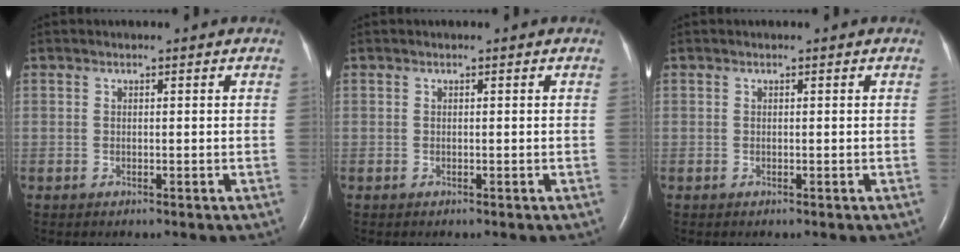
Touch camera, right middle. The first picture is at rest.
{"total": 0.0}
{"total": 0.0}